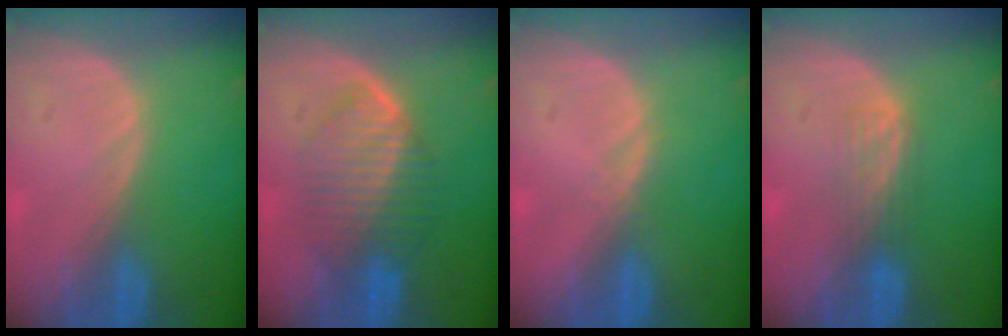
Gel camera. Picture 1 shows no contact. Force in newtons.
{"total": 6.8, "press": 6.8, "slide": 0.2}
{"total": 0.8, "press": 0.6, "slide": 0.5}
{"total": 2.6, "press": 2.6, "slide": 0.4}